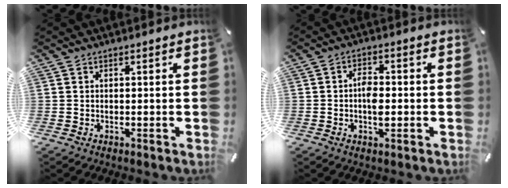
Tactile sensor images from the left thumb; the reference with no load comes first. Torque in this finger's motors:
{"motor_torque": [0.08, 0.24, 0.66, 0.29, 0.07]}